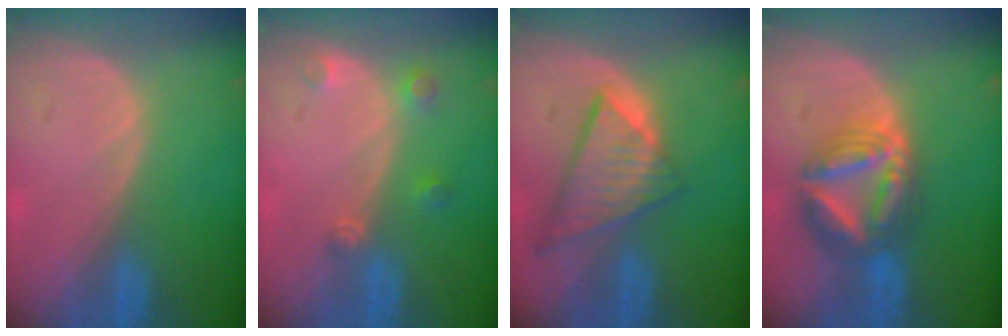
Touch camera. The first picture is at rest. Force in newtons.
{"total": 2.6, "press": 2.6, "slide": 0.2}
{"total": 8.7, "press": 7.5, "slide": 4.3}
{"total": 8.5, "press": 8.4, "slide": 0.8}